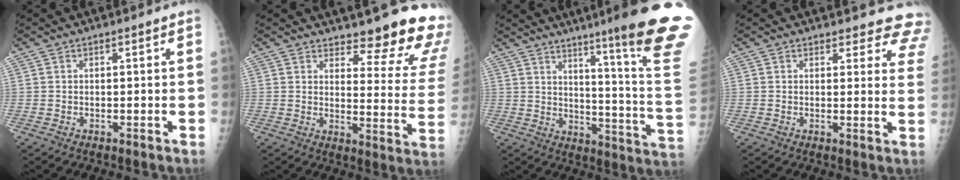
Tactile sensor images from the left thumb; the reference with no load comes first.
{"total": 17.0, "force": [14.3, 4.5, 8.1], "torque": [-0.055, -0.126, 0.159]}
{"total": 23.0, "force": [15.6, -0.5, 16.9], "torque": [-0.201, -0.118, 0.208]}
{"total": 10.0, "force": [9.2, 3.6, 1.0], "torque": [0.047, -0.055, 0.065]}